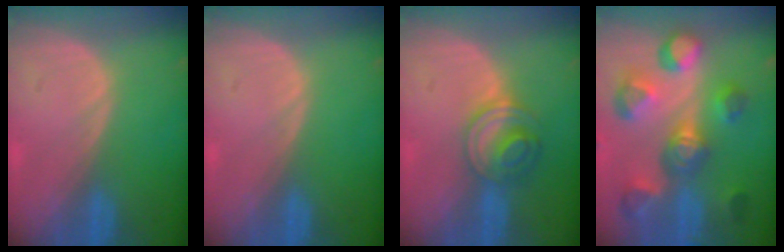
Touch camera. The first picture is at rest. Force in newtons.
{"total": 0.0}
{"total": 6.0, "press": 5.4, "slide": 2.6}
{"total": 11.1, "press": 10.1, "slide": 4.7}